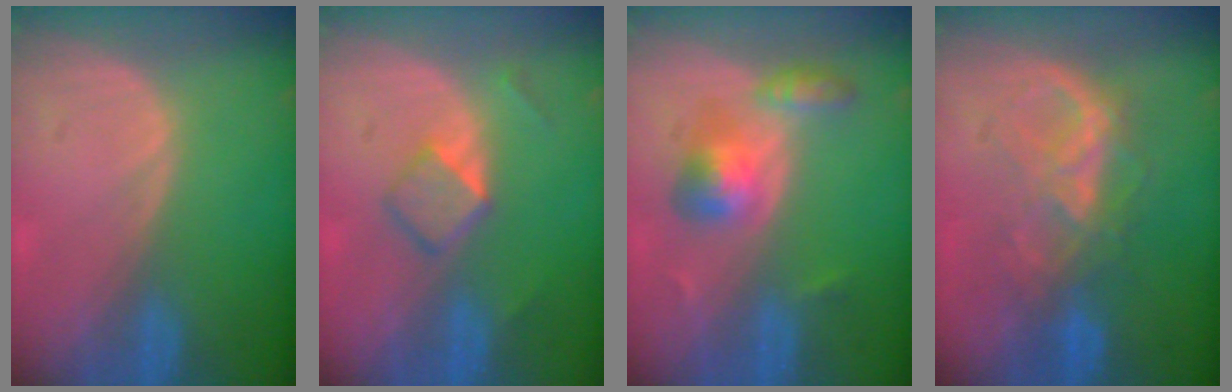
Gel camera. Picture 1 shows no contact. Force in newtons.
{"total": 4.1, "press": 4.0, "slide": 0.9}
{"total": 5.6, "press": 5.4, "slide": 1.5}
{"total": 6.4, "press": 6.4, "slide": 0.7}